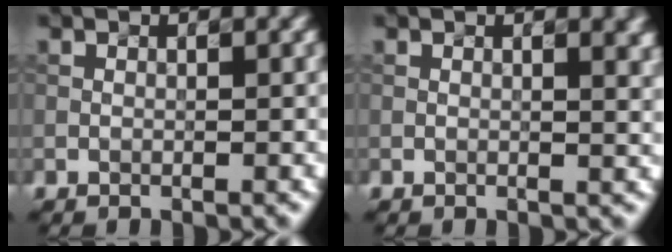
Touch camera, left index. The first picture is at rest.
{"total": 3.9, "force": [1.6, 1.8, 3.1], "torque": [-0.017, 0.014, 0.015]}